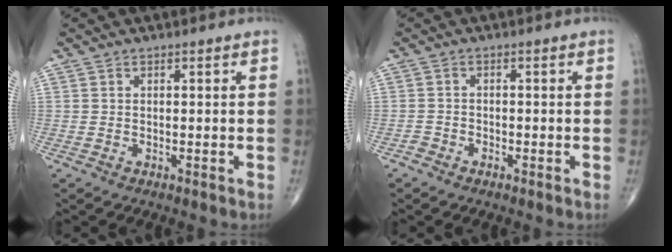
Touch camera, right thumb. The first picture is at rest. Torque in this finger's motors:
{"motor_torque": [2.69, 2.31, 0.13, -0.25, 0.06]}